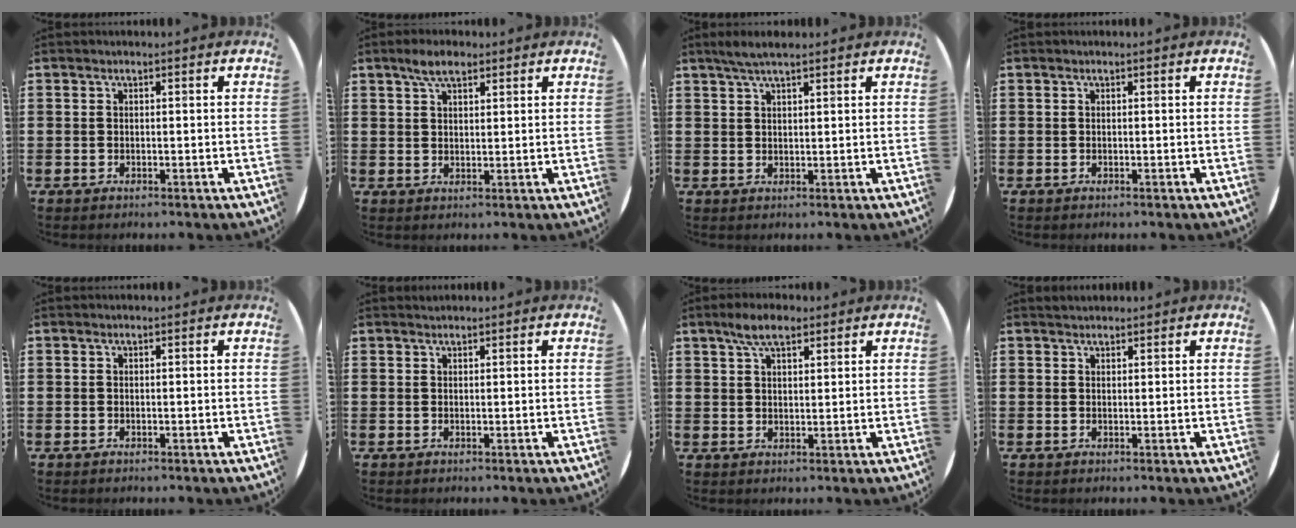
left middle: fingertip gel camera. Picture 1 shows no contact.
{"total": 3.9, "force": [2.9, 1.6, 2.2], "torque": [-0.039, 0.005, 0.051]}
{"total": 3.0, "force": [2.4, 0.5, 1.8], "torque": [-0.039, 0.006, 0.043]}
{"total": 0.0}
{"total": 0.0}
{"total": 0.6, "force": [0.5, 0.0, -0.1], "torque": [0.002, 0.002, 0.011]}
{"total": 4.2, "force": [3.0, 1.6, 2.4], "torque": [-0.044, 0.005, 0.053]}
{"total": 1.1, "force": [1.0, 0.2, 0.1], "torque": [-0.003, 0.002, 0.020]}